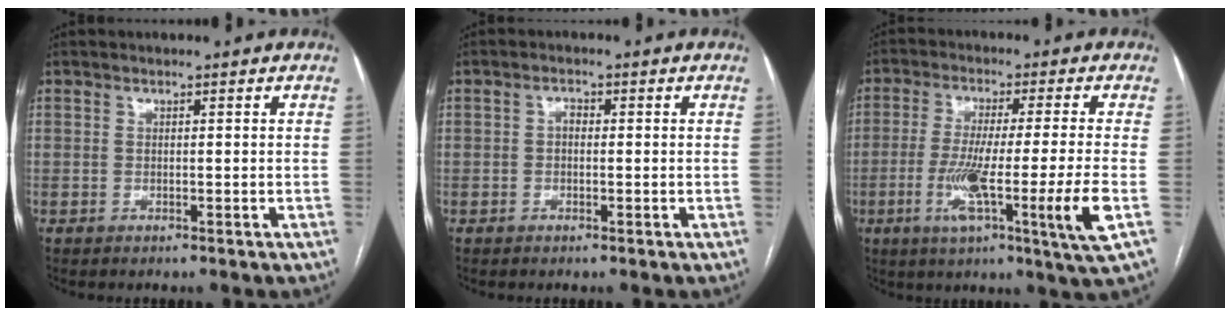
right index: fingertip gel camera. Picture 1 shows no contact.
{"total": 1.3, "force": [0.0, 0.9, 0.9], "torque": [-0.011, 0.006, -0.004]}
{"total": 13.7, "force": [-3.9, -1.3, 13.1], "torque": [-0.237, -0.031, -0.071]}